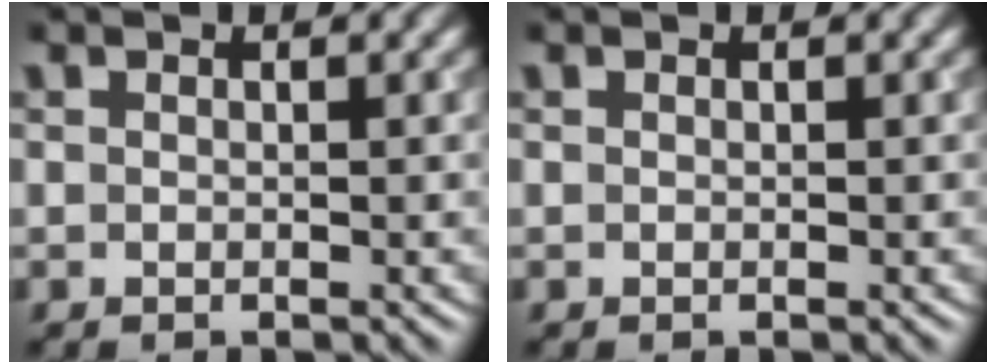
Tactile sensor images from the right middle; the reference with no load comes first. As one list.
[{"total": 0.0}]